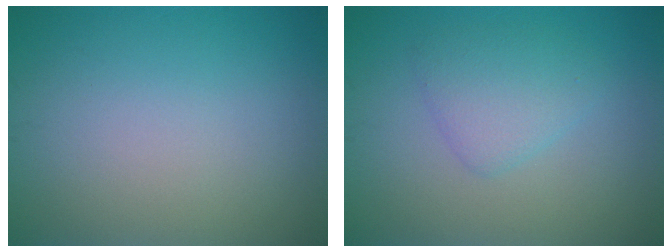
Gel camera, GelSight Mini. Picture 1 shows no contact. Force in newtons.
{"total": 2.6, "press": 2.6, "slide": 0.3}